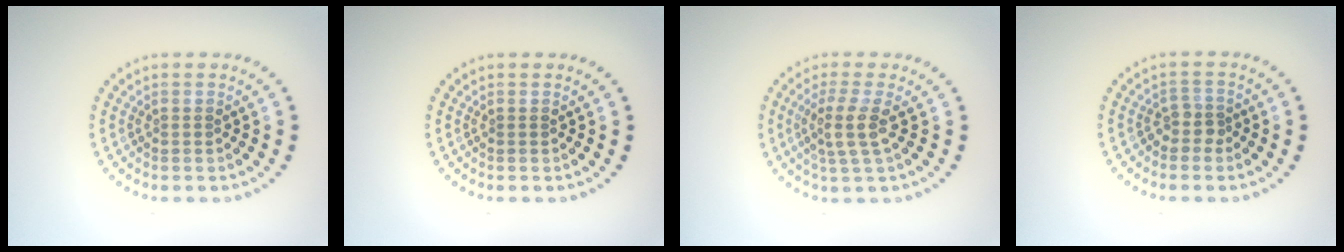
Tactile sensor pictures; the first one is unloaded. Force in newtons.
{"total": 0.0}
{"total": 2.9, "press": 2.3, "slide": 1.8}
{"total": 1.6, "press": 1.3, "slide": 1.0}